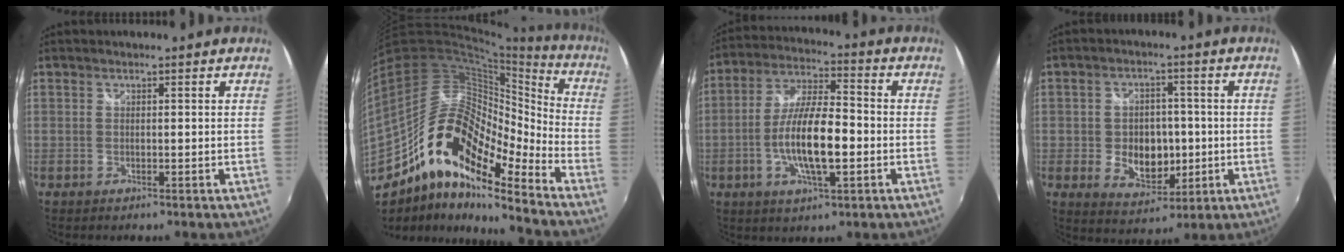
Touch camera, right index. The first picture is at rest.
{"total": 19.5, "force": [-11.2, 6.7, 14.5], "torque": [-0.241, -0.012, -0.223]}
{"total": 12.8, "force": [-3.1, 3.6, 11.9], "torque": [-0.238, -0.002, -0.056]}
{"total": 10.4, "force": [-1.7, 7.9, 6.6], "torque": [-0.137, 0.000, -0.017]}